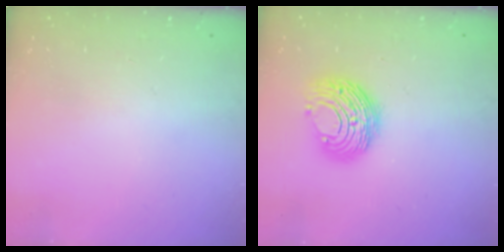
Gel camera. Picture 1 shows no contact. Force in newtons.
{"total": 11.0, "press": 11.0, "slide": 0.4}